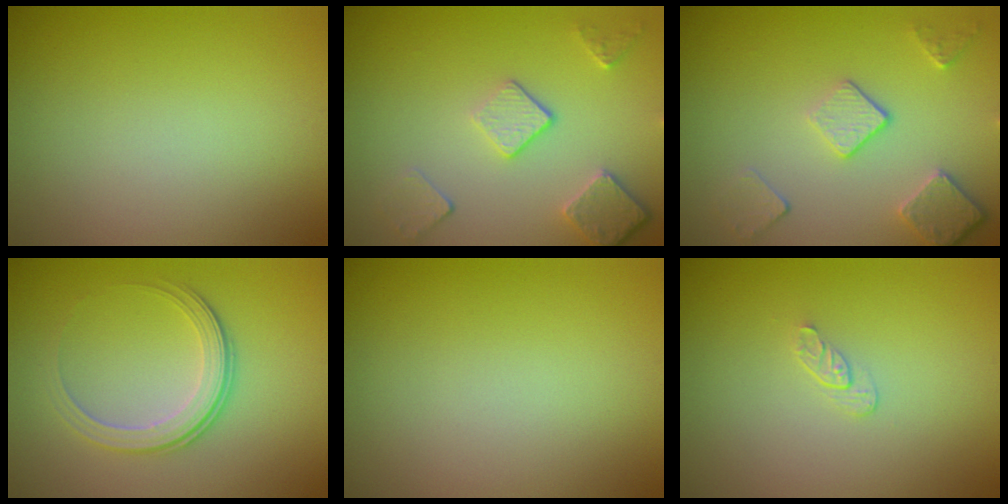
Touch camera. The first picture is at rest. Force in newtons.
{"total": 3.6, "press": 2.9, "slide": 2.2}
{"total": 3.6, "press": 2.9, "slide": 2.2}
{"total": 3.7, "press": 2.6, "slide": 2.6}
{"total": 0.0}
{"total": 0.8, "press": 0.5, "slide": 0.7}